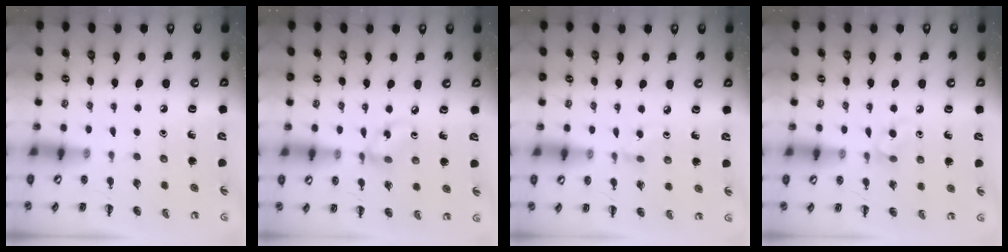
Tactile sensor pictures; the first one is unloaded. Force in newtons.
{"total": 5.4, "press": 5.3, "slide": 1.2}
{"total": 2.6, "press": 2.3, "slide": 1.1}
{"total": 4.5, "press": 4.2, "slide": 1.5}